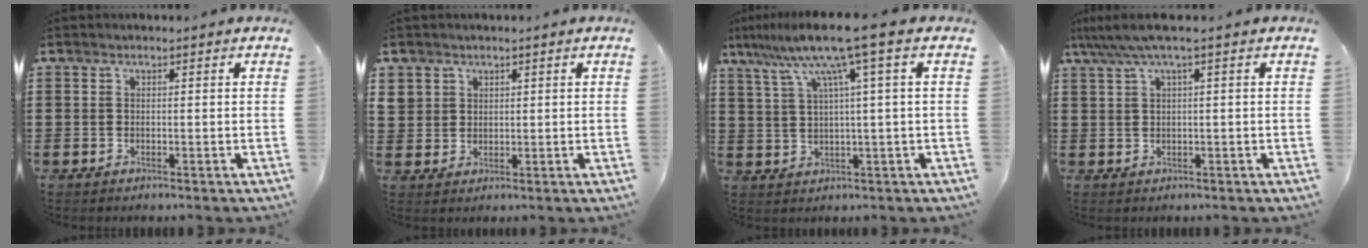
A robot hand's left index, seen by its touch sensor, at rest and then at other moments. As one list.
[{"total": 2.8, "force": [1.6, 2.3, 0.1], "torque": [-0.015, 0.008, 0.029]}, {"total": 9.6, "force": [4.8, -0.9, 8.3], "torque": [-0.177, -0.015, 0.076]}, {"total": 2.7, "force": [0.8, -0.1, 2.6], "torque": [-0.052, -0.003, 0.012]}]